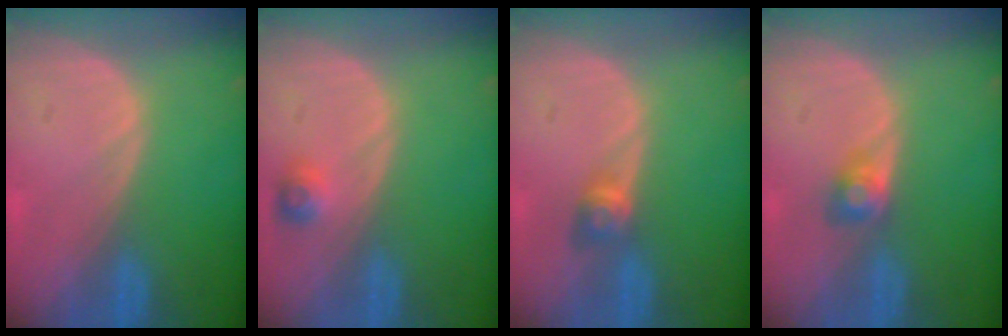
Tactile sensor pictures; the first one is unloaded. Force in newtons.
{"total": 2.4, "press": 2.2, "slide": 0.9}
{"total": 2.9, "press": 2.5, "slide": 1.5}
{"total": 2.4, "press": 2.4, "slide": 0.4}